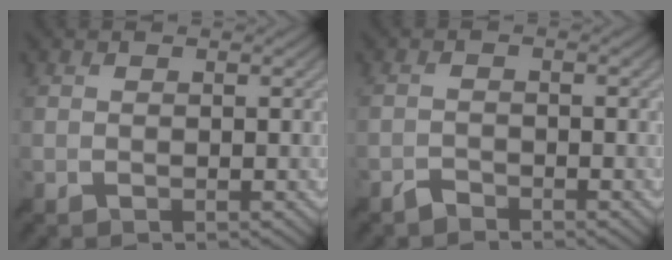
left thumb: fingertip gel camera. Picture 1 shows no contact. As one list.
[{"total": 1.5, "force": [-1.4, 0.4, 0.3], "torque": [-0.004, 0.003, -0.033]}]